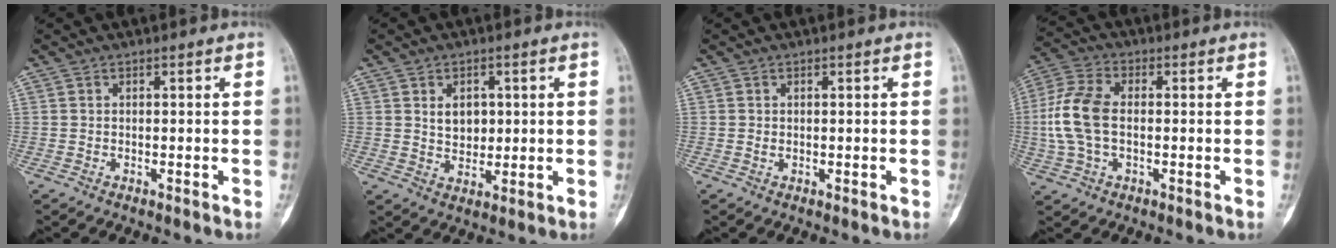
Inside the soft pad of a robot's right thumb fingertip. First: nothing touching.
{"total": 5.1, "force": [1.3, 3.7, 3.3], "torque": [-0.028, -0.009, 0.025]}
{"total": 0.0}
{"total": 10.8, "force": [-0.3, 6.3, 8.8], "torque": [-0.198, 0.019, -0.010]}